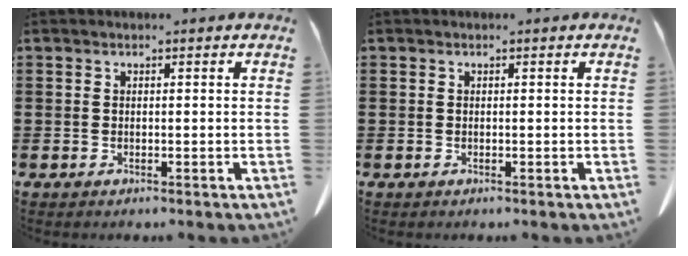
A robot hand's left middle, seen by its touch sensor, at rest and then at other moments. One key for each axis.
{"total": 0.0}